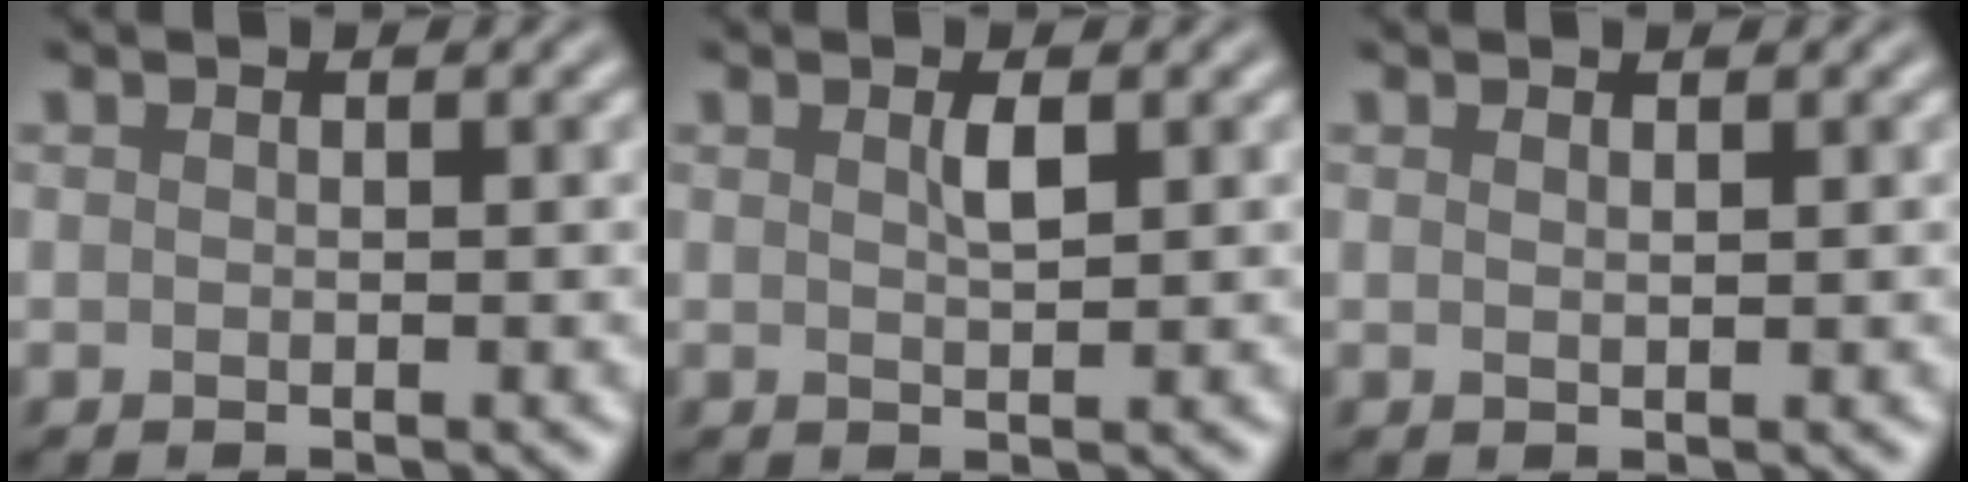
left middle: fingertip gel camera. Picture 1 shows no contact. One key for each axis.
{"total": 1.4, "fx": 0.7, "fy": 0.3, "fz": 1.2, "tx": -0.024, "ty": 0.000, "tz": 0.011}
{"total": 0.7, "fx": 0.5, "fy": 0.2, "fz": 0.4, "tx": -0.002, "ty": 0.000, "tz": 0.009}